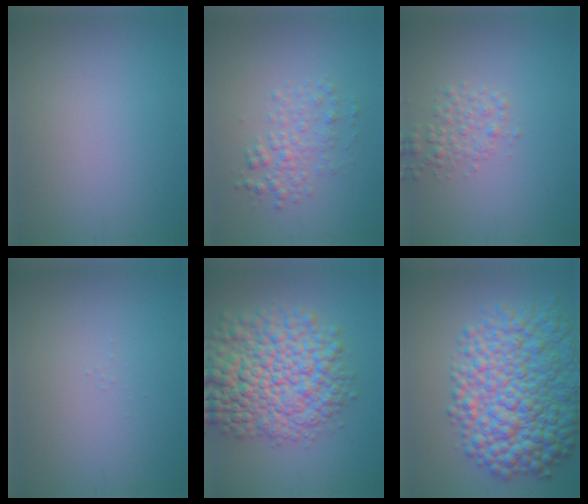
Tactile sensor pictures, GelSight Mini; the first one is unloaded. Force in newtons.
{"total": 2.5, "press": 2.5, "slide": 0.0}
{"total": 2.1, "press": 2.1, "slide": 0.0}
{"total": 0.0}
{"total": 10.9, "press": 10.9, "slide": 0.3}
{"total": 11.2, "press": 11.2, "slide": 0.3}